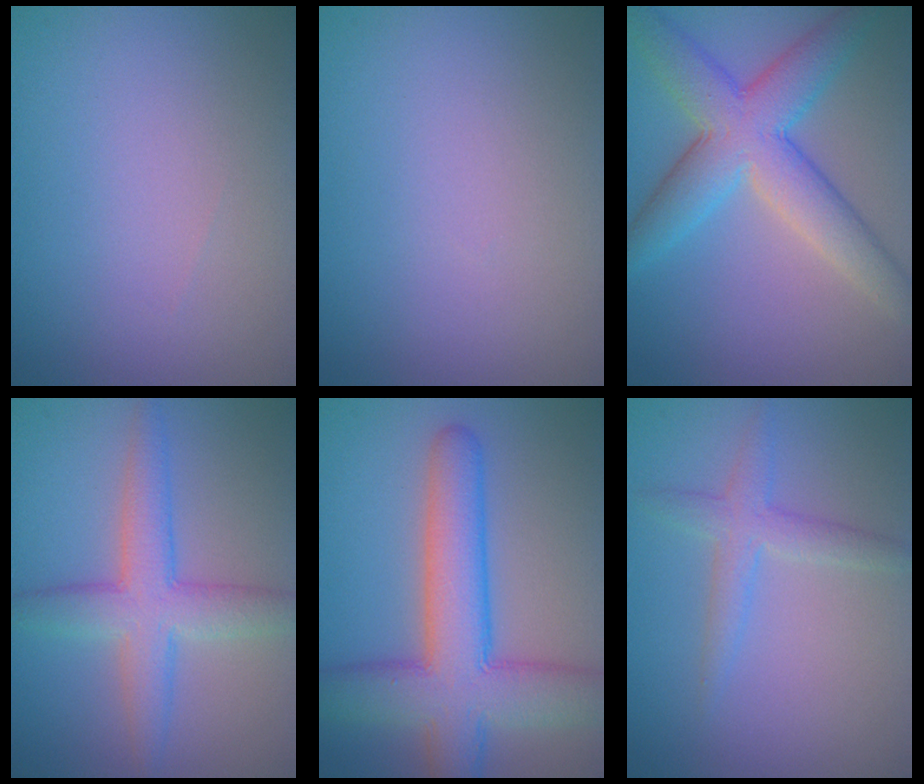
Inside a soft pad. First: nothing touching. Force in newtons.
{"total": 0.0}
{"total": 7.3, "press": 7.3, "slide": 0.3}
{"total": 5.0, "press": 5.0, "slide": 0.1}
{"total": 8.8, "press": 8.7, "slide": 0.5}
{"total": 2.4, "press": 2.4, "slide": 0.1}